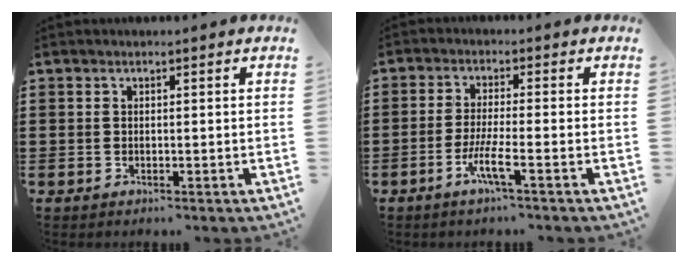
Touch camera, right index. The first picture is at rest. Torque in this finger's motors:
{"motor_torque": [-0.34, 0.48, 0.14, 0.10]}